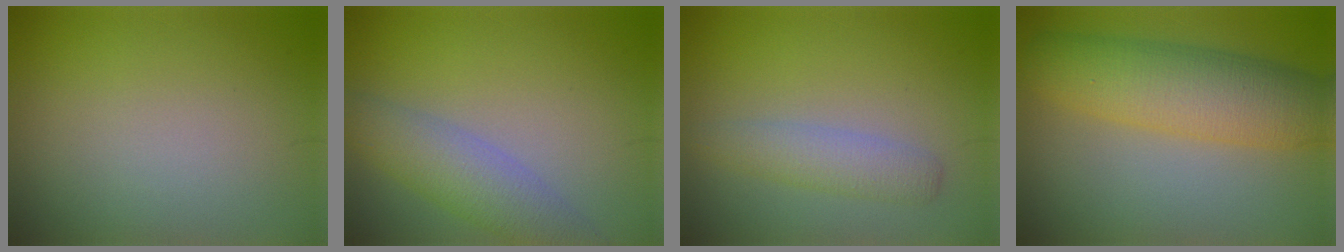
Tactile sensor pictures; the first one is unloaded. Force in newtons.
{"total": 4.3, "press": 4.3, "slide": 0.1}
{"total": 2.6, "press": 2.6, "slide": 0.0}
{"total": 7.4, "press": 7.4, "slide": 0.2}